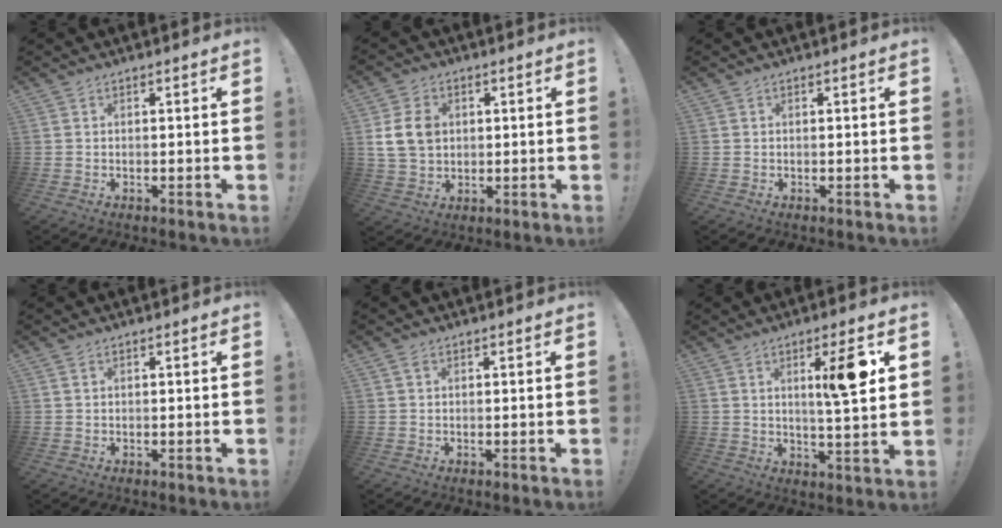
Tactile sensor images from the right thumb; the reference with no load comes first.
{"total": 9.2, "force": [1.8, 7.2, 5.4], "torque": [-0.099, 0.007, 0.039]}
{"total": 0.0}
{"total": 0.8, "force": [0.4, 0.5, 0.5], "torque": [-0.004, -0.001, 0.007]}
{"total": 1.4, "force": [0.8, 1.0, 0.7], "torque": [-0.014, 0.002, 0.015]}
{"total": 11.4, "force": [4.0, 0.8, 10.6], "torque": [-0.153, -0.014, 0.049]}